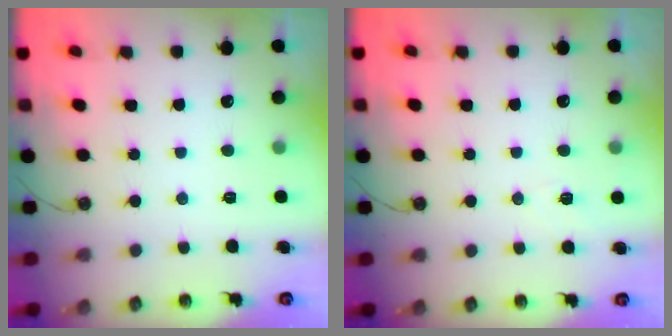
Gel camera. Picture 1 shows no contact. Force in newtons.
{"total": 5.0, "press": 4.9, "slide": 0.9}